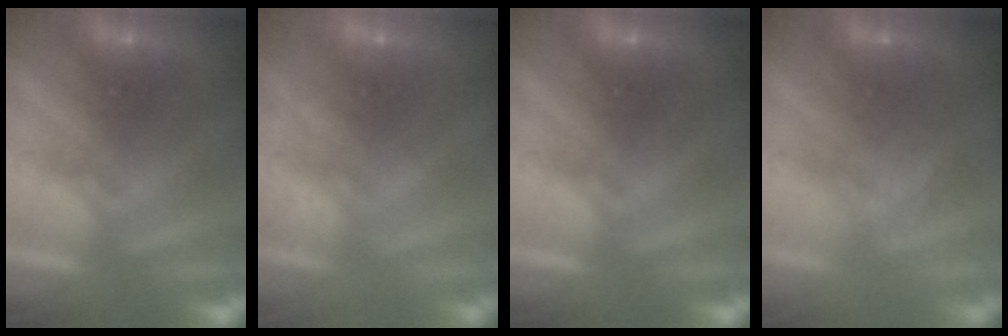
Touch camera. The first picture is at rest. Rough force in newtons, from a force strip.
{"total": 2.1}
{"total": 0.0}
{"total": 1.2}